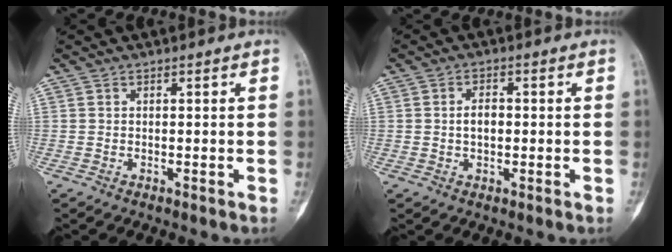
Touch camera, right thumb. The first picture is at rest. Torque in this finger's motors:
{"motor_torque": [-0.43, 0.41, 0.28, 0.28, -0.07]}